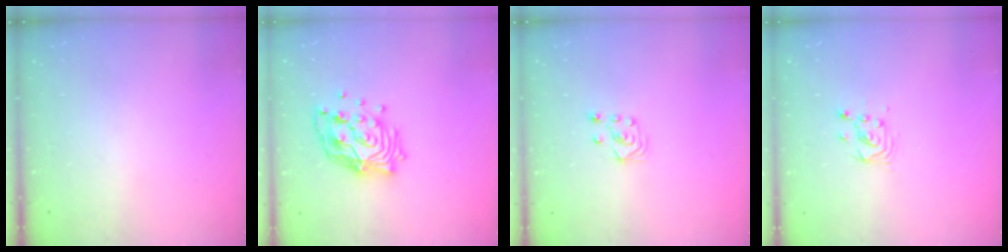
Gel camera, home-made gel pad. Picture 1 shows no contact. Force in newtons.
{"total": 14.9, "press": 14.8, "slide": 1.1}
{"total": 2.8, "press": 2.6, "slide": 1.1}
{"total": 3.4, "press": 3.4, "slide": 0.3}